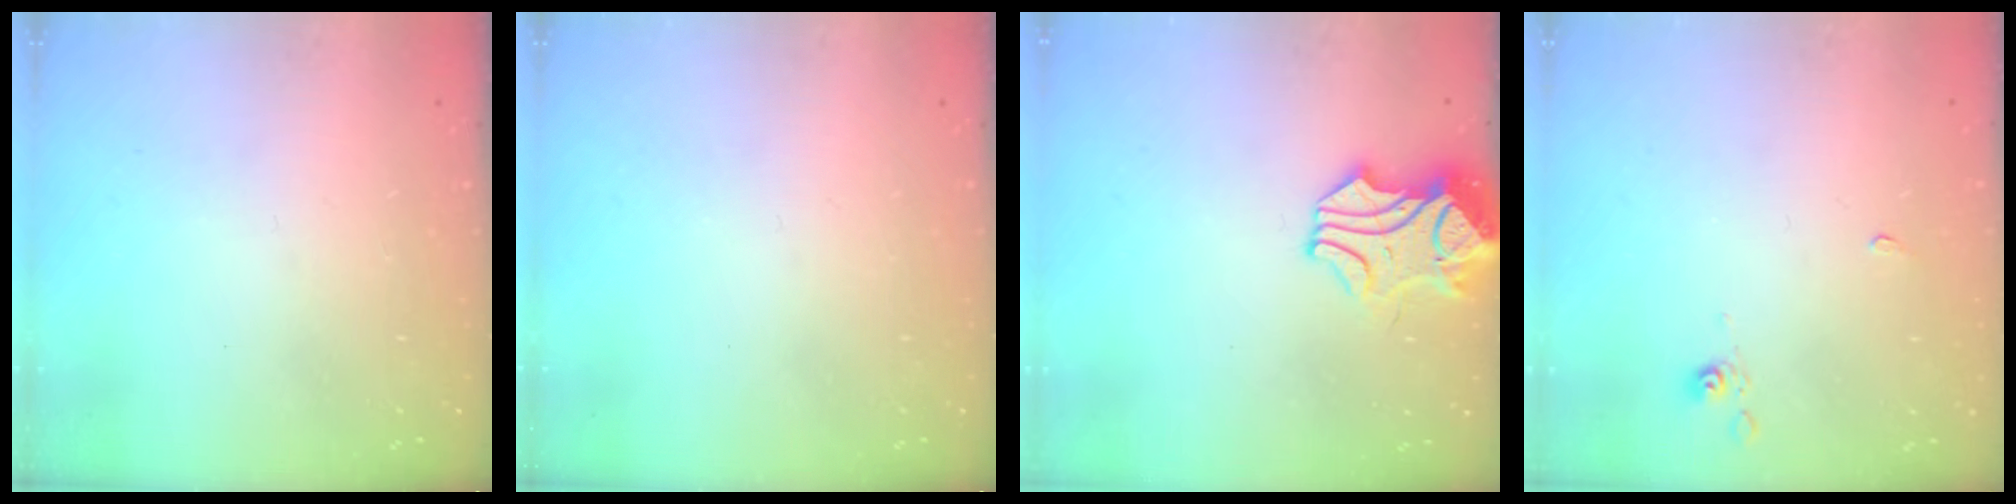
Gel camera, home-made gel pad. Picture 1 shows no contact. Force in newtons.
{"total": 0.0}
{"total": 2.3, "press": 1.7, "slide": 1.4}
{"total": 2.9, "press": 2.9, "slide": 0.6}